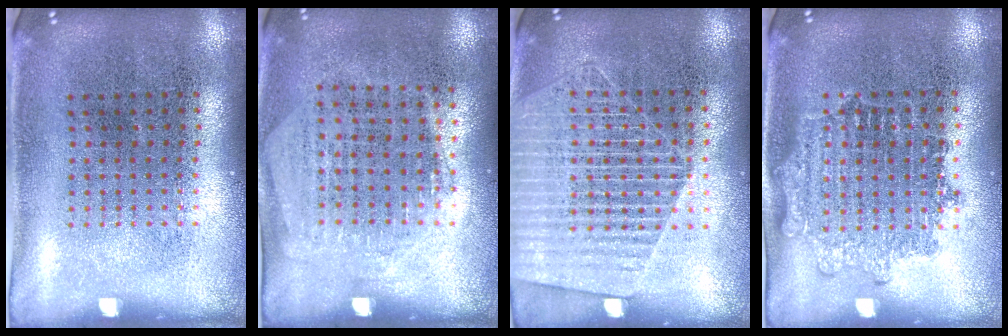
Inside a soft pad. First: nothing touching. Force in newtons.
{"total": 1.3, "press": 1.1, "slide": 0.6}
{"total": 1.7, "press": 1.6, "slide": 0.7}
{"total": 1.2, "press": 1.1, "slide": 0.5}